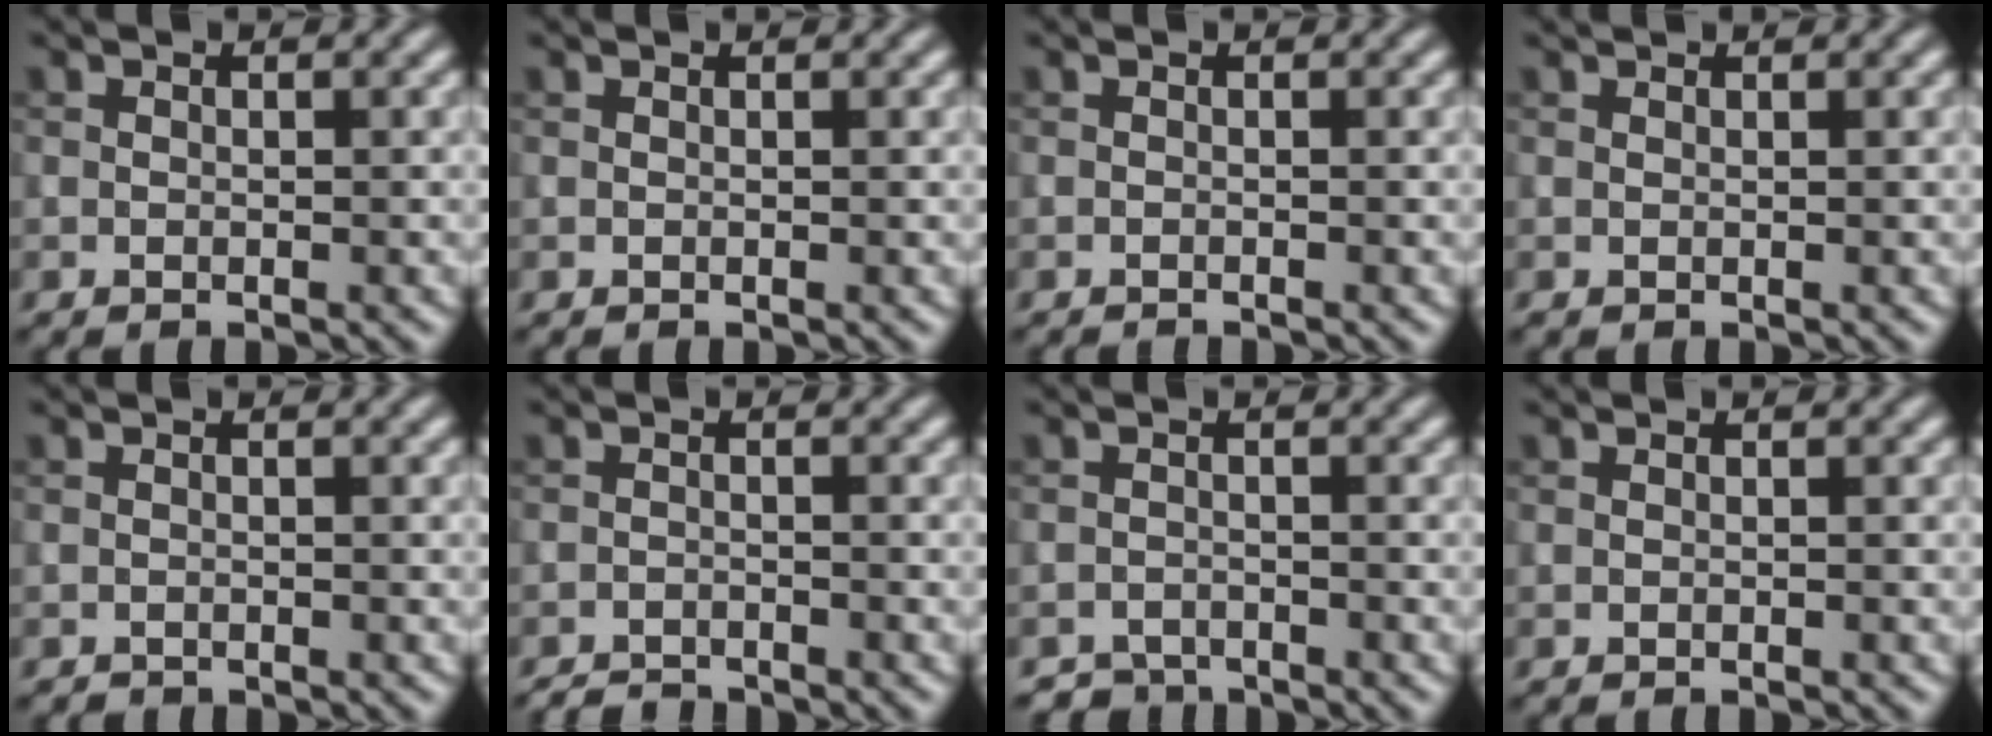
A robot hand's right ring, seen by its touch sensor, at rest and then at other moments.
{"total": 0.7, "force": [0.6, 0.1, 0.1], "torque": [0.001, 0.000, 0.008]}
{"total": 0.8, "force": [-0.8, 0.1, 0.2], "torque": [0.004, -0.004, -0.014]}
{"total": 0.9, "force": [0.9, 0.1, 0.2], "torque": [-0.009, -0.001, 0.009]}
{"total": 0.5, "force": [-0.5, 0.1, -0.1], "torque": [0.002, -0.001, -0.010]}
{"total": 2.1, "force": [-2.1, 0.3, 0.3], "torque": [-0.002, -0.003, -0.039]}
{"total": 1.9, "force": [-1.9, 0.4, -0.2], "torque": [0.011, 0.001, -0.035]}
{"total": 0.6, "force": [-0.5, 0.1, 0.1], "torque": [0.004, 0.000, -0.009]}